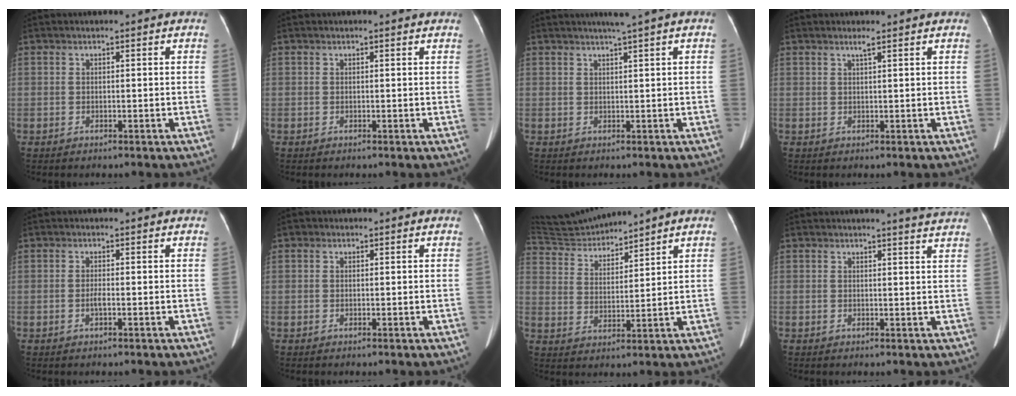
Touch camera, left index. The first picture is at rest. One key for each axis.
{"total": 1.3, "fx": 1.3, "fy": 0.3, "fz": 0.1, "tx": -0.011, "ty": 0.015, "tz": 0.011}
{"total": 2.7, "fx": 2.0, "fy": -0.7, "fz": 1.7, "tx": -0.027, "ty": 0.002, "tz": 0.036}
{"total": 1.4, "fx": 1.1, "fy": -0.3, "fz": 0.8, "tx": -0.018, "ty": 0.007, "tz": 0.022}
{"total": 0.9, "fx": -0.3, "fy": 0.0, "fz": 0.8, "tx": -0.016, "ty": 0.000, "tz": -0.007}
{"total": 0.6, "fx": 0.3, "fy": 0.6, "fz": 0.1, "tx": -0.002, "ty": 0.004, "tz": 0.003}
{"total": 8.2, "fx": 8.2, "fy": -0.6, "fz": 0.8, "tx": -0.032, "ty": 0.020, "tz": 0.171}
{"total": 5.2, "fx": 5.0, "fy": -0.5, "fz": 1.5, "tx": -0.021, "ty": -0.008, "tz": 0.037}